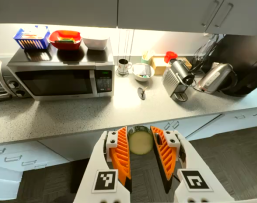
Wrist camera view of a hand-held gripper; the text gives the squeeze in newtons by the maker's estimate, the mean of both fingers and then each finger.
{"total": 10.9, "left": 10.6, "right": 11.2}